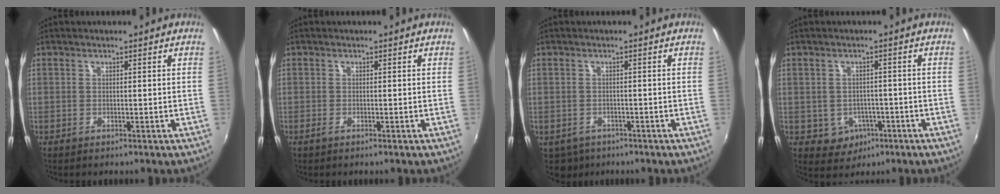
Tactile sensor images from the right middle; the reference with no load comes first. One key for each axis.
{"total": 0.8, "fx": -0.6, "fy": 0.1, "fz": 0.5, "tx": -0.011, "ty": -0.003, "tz": -0.013}
{"total": 3.6, "fx": -2.0, "fy": 2.8, "fz": 1.1, "tx": -0.027, "ty": -0.008, "tz": -0.026}
{"total": 5.0, "fx": -1.9, "fy": 4.4, "fz": 1.3, "tx": -0.040, "ty": 0.007, "tz": -0.013}